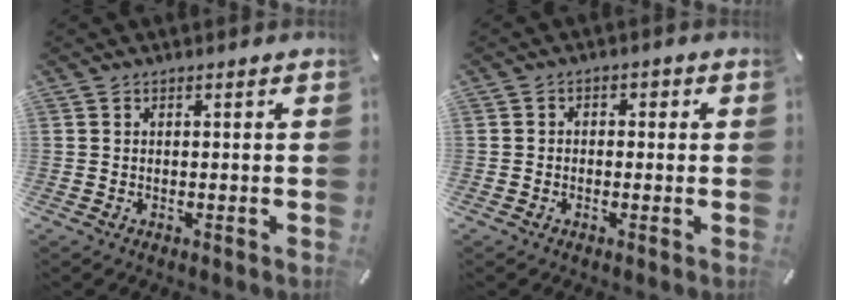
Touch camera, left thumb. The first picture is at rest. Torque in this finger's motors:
{"motor_torque": [0.00, -0.07, 0.01, 0.05, -0.03]}